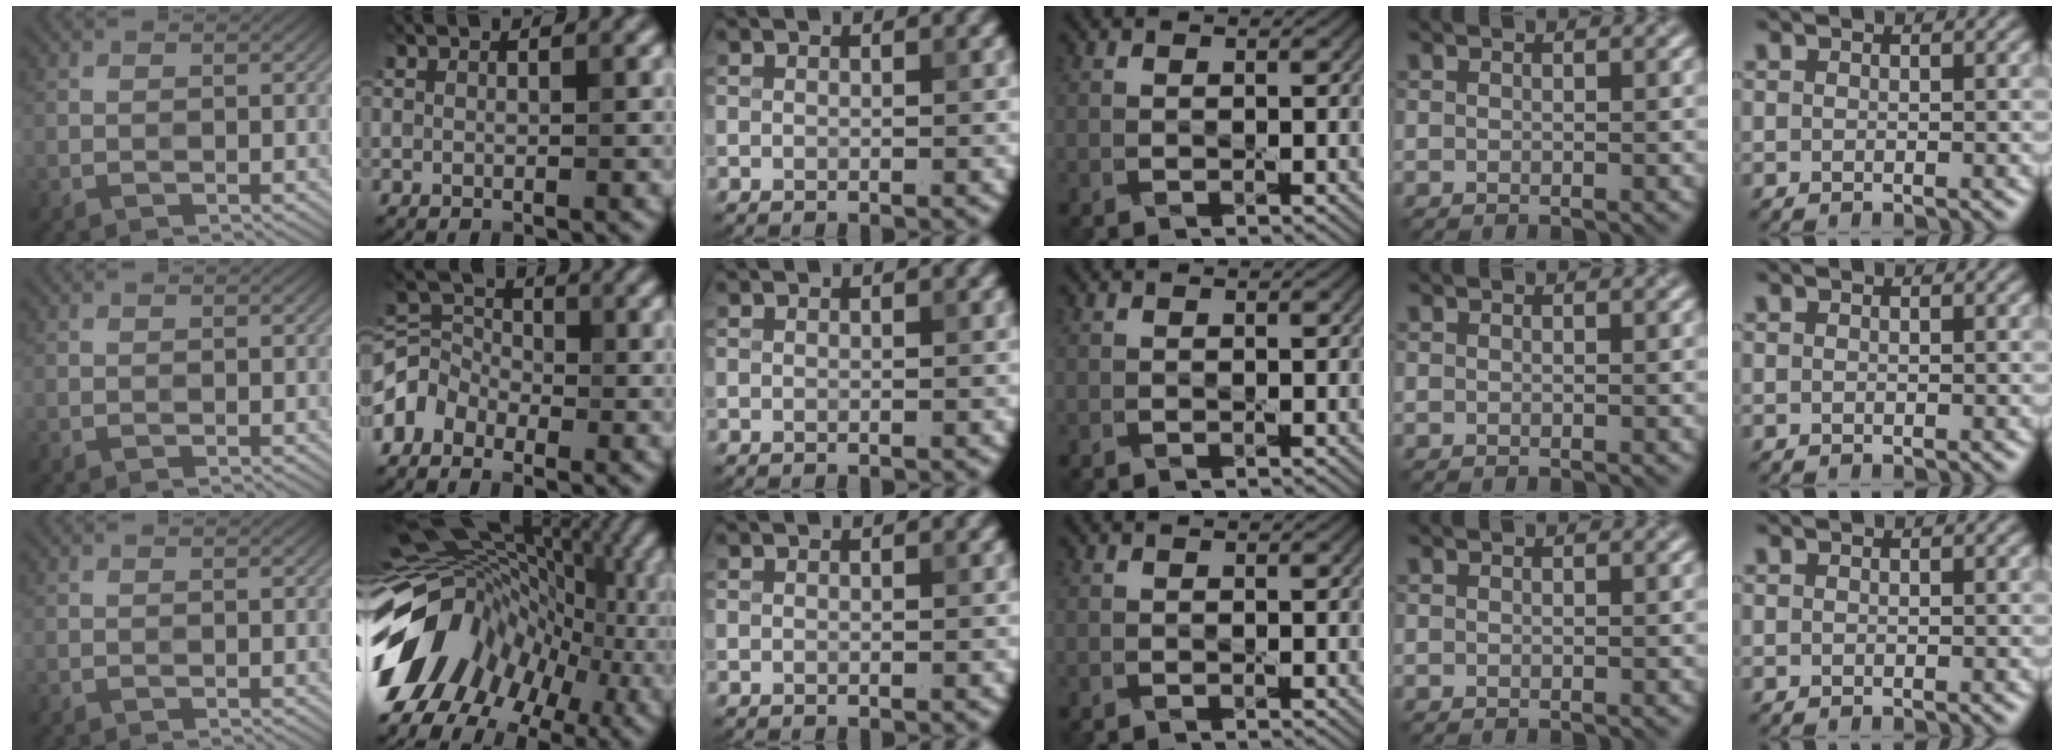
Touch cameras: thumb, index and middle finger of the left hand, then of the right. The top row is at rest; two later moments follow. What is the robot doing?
{"motion": "press", "object": "sticky note"}